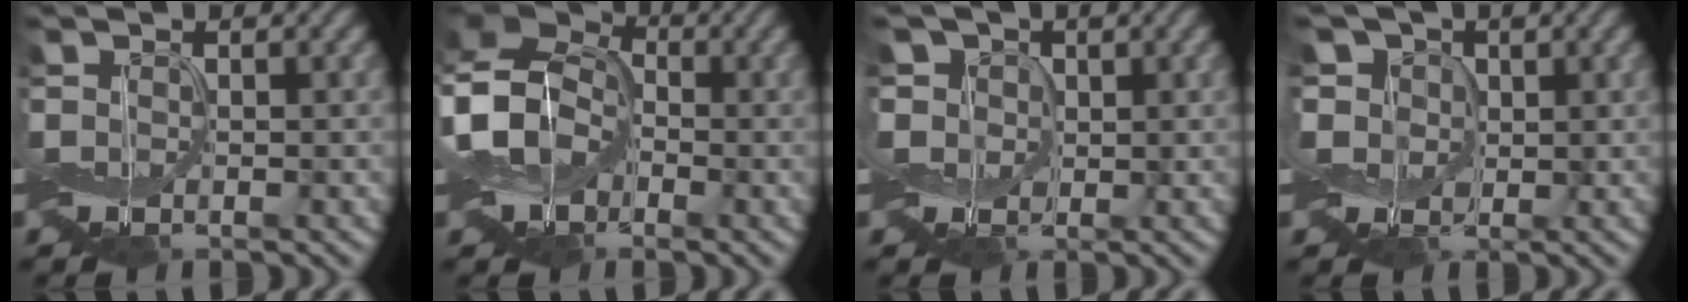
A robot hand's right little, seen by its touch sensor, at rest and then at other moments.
{"total": 11.0, "force": [-1.7, 7.9, 7.4], "torque": [-0.143, -0.005, -0.050]}
{"total": 3.1, "force": [1.0, 2.7, 1.0], "torque": [-0.036, 0.008, 0.011]}
{"total": 4.4, "force": [1.5, 3.6, 1.9], "torque": [-0.058, 0.012, 0.015]}